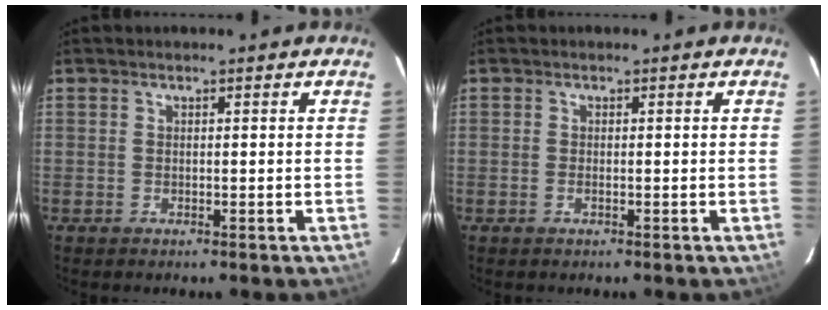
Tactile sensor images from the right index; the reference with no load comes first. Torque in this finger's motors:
{"motor_torque": [-0.30, 0.06, -0.05, 0.00]}